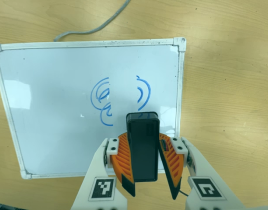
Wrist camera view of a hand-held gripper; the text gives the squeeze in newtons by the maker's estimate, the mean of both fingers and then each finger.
{"total": 9.4, "left": 9.9, "right": 8.8}